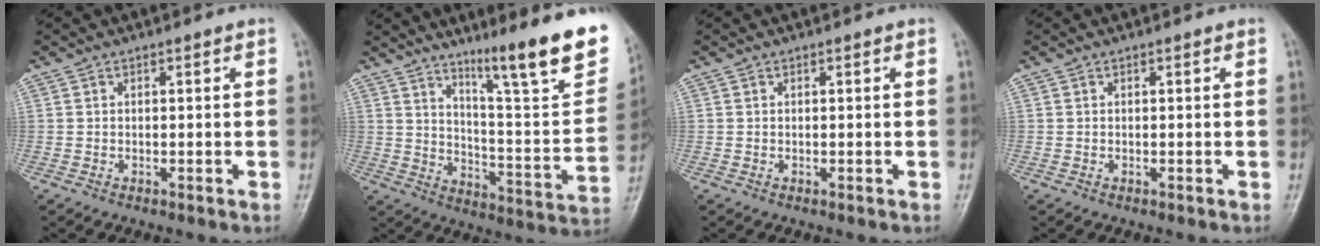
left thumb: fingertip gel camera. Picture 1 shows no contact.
{"total": 21.1, "force": [14.1, 2.5, 15.5], "torque": [-0.190, -0.083, 0.216]}
{"total": 0.0}
{"total": 0.0}